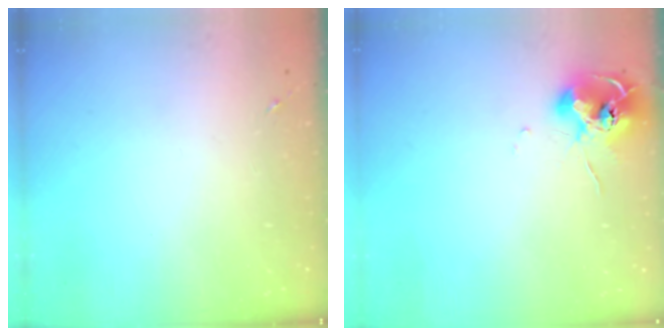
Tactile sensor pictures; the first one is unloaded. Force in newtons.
{"total": 11.6, "press": 11.5, "slide": 1.4}